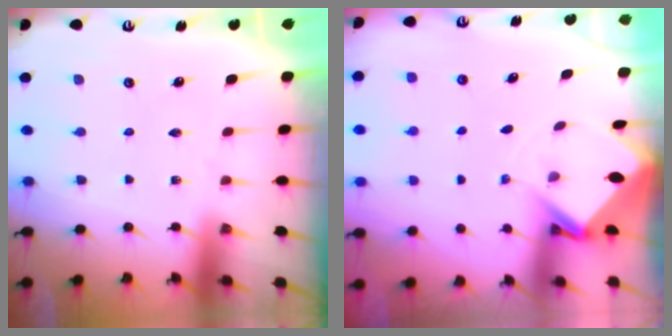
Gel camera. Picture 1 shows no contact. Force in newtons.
{"total": 2.9, "press": 2.9, "slide": 0.3}